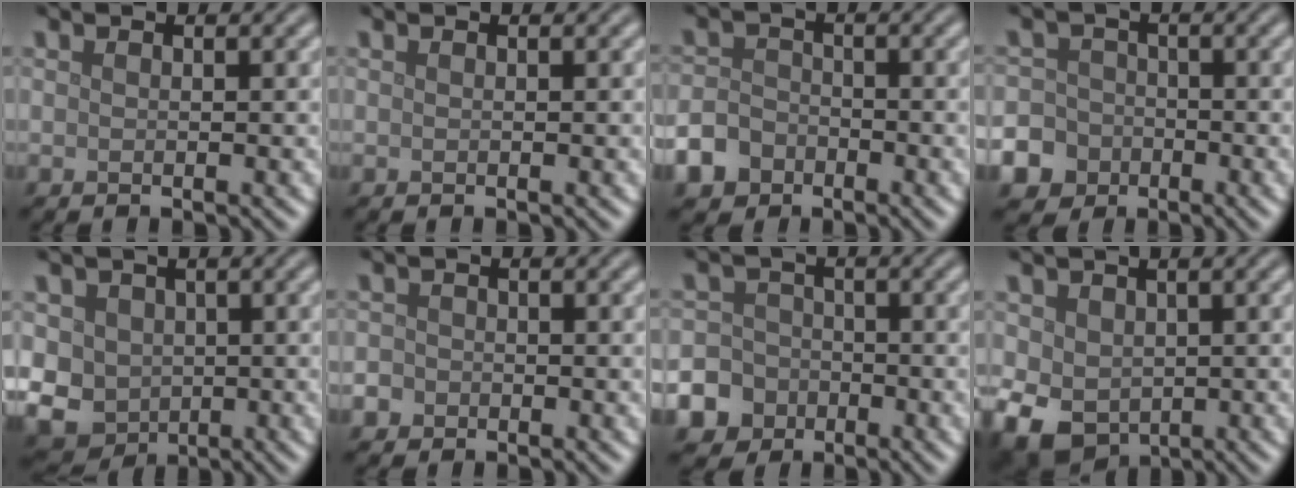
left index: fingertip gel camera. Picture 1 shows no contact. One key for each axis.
{"total": 0.0}
{"total": 4.3, "fx": -2.9, "fy": 3.0, "fz": 1.2, "tx": -0.018, "ty": -0.007, "tz": -0.055}
{"total": 8.7, "fx": -4.5, "fy": 7.2, "fz": 1.6, "tx": -0.043, "ty": -0.026, "tz": -0.101}
{"total": 7.2, "fx": -0.3, "fy": 6.4, "fz": 3.3, "tx": -0.062, "ty": 0.004, "tz": -0.025}
{"total": 1.7, "fx": -0.9, "fy": 1.4, "fz": 0.4, "tx": -0.001, "ty": 0.005, "tz": -0.017}
{"total": 8.6, "fx": -4.5, "fy": 7.1, "fz": 1.5, "tx": -0.038, "ty": -0.027, "tz": -0.101}
{"total": 5.9, "fx": -1.2, "fy": 4.6, "fz": 3.5, "tx": -0.081, "ty": -0.017, "tz": -0.014}